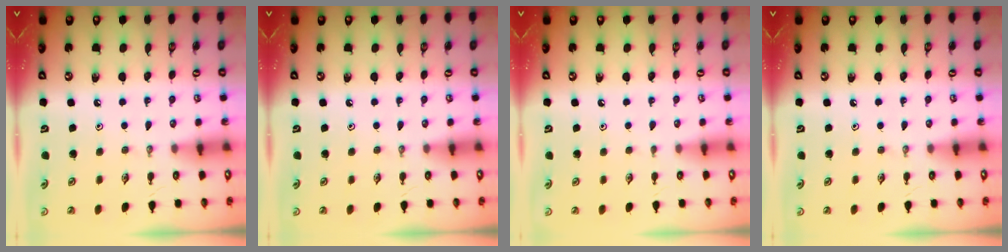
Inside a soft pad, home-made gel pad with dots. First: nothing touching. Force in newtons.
{"total": 0.0}
{"total": 0.6, "press": 0.6, "slide": 0.1}
{"total": 0.0}